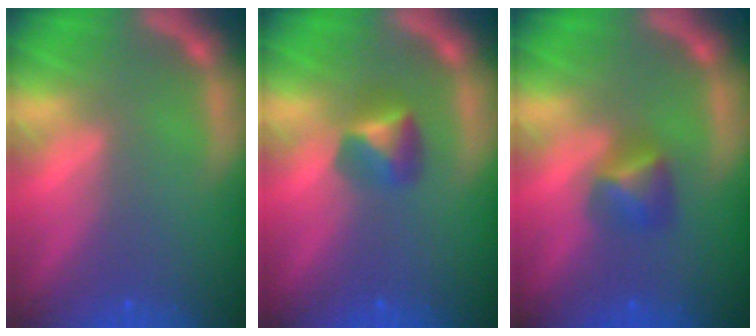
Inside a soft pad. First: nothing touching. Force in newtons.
{"total": 2.4}
{"total": 2.4}